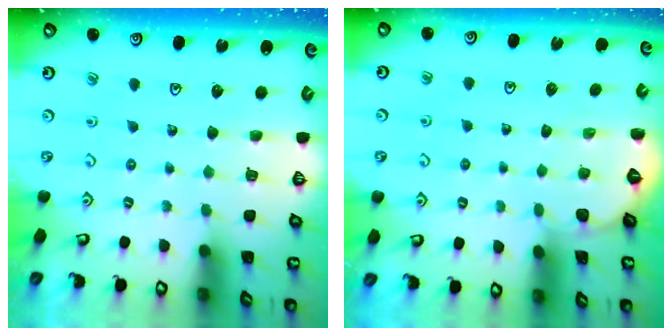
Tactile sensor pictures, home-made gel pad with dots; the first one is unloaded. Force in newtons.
{"total": 0.0}